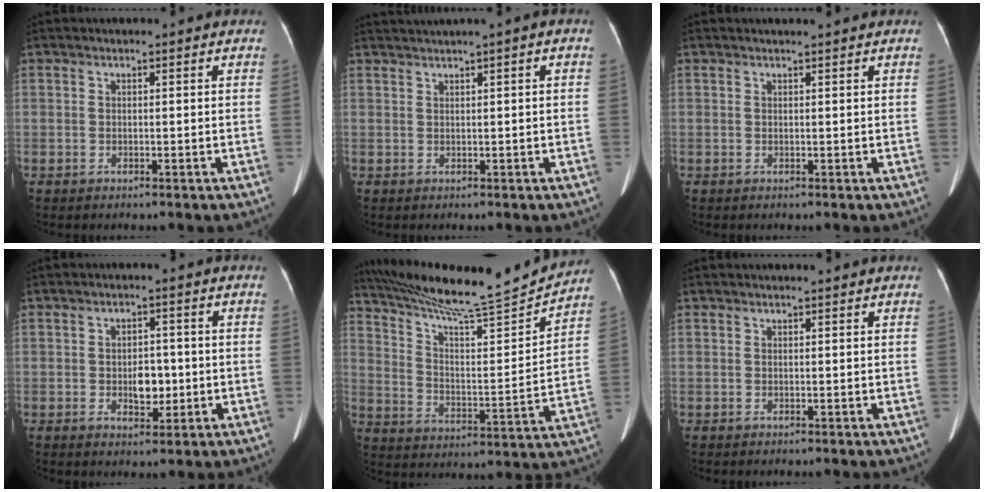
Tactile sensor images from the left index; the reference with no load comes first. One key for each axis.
{"total": 2.5, "fx": 1.3, "fy": -0.4, "fz": 2.1, "tx": -0.046, "ty": 0.015, "tz": 0.031}
{"total": 1.1, "fx": 1.0, "fy": -0.1, "fz": 0.4, "tx": -0.005, "ty": 0.009, "tz": 0.018}
{"total": 4.1, "fx": -0.7, "fy": 2.4, "fz": 3.2, "tx": -0.048, "ty": 0.003, "tz": -0.007}
{"total": 18.8, "fx": 17.5, "fy": -0.8, "fz": 7.1, "tx": -0.128, "ty": -0.029, "tz": 0.271}
{"total": 1.0, "fx": 1.0, "fy": 0.1, "fz": 0.4, "tx": -0.007, "ty": 0.010, "tz": 0.015}